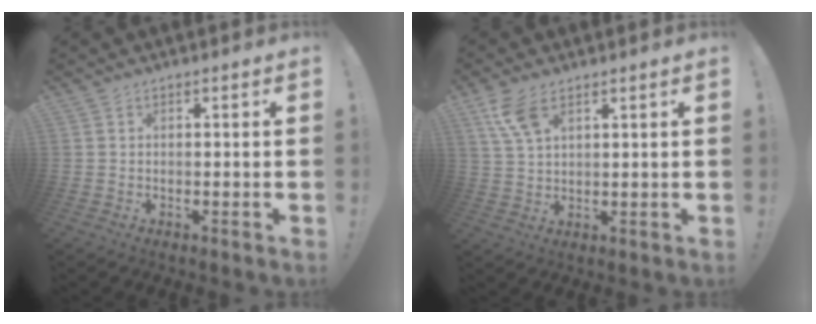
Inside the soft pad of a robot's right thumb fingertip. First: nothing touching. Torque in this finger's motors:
{"motor_torque": [-0.42, 0.42, 0.10, 0.05, 0.00]}